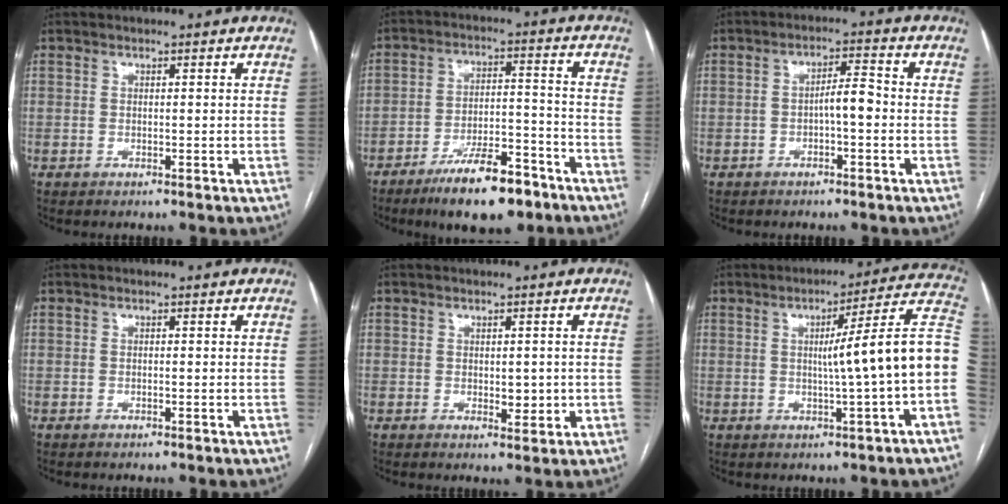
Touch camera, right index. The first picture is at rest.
{"total": 12.2, "force": [-8.5, 3.5, 8.0], "torque": [-0.129, 0.007, -0.140]}
{"total": 4.2, "force": [-0.9, 0.9, 4.0], "torque": [-0.062, 0.013, -0.013]}
{"total": 0.0}
{"total": 2.6, "force": [-0.1, 1.5, 2.2], "torque": [-0.027, -0.004, 0.004]}
{"total": 13.4, "force": [-0.8, -1.3, 13.3], "torque": [-0.171, 0.024, -0.018]}